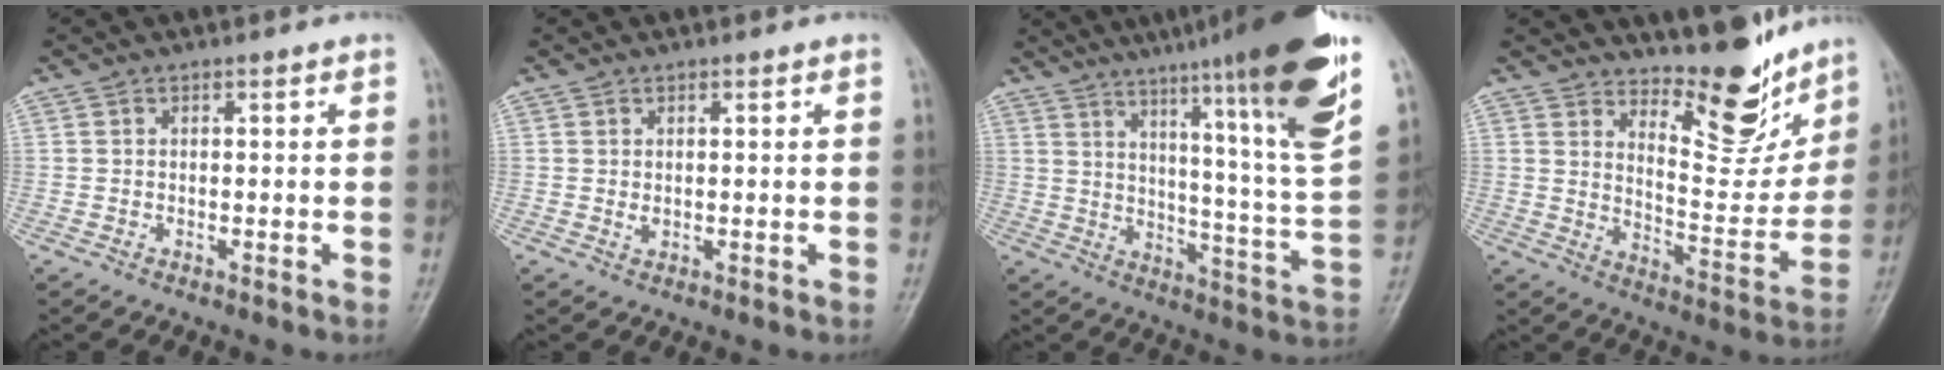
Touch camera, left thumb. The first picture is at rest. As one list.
[{"total": 1.3, "force": [0.6, 0.6, 0.9], "torque": [-0.014, -0.005, 0.015]}, {"total": 25.3, "force": [16.1, 1.0, 19.5], "torque": [-0.267, -0.076, 0.232]}, {"total": 14.2, "force": [11.4, 4.7, 7.1], "torque": [-0.059, -0.091, 0.184]}]